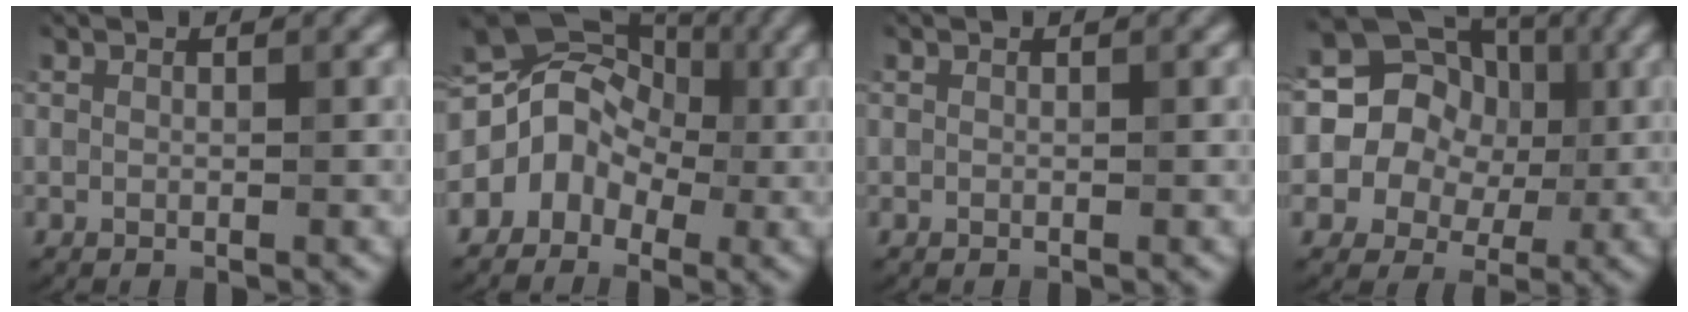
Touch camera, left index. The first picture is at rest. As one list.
[{"total": 5.8, "force": [-1.1, 4.9, 2.8], "torque": [-0.016, 0.012, -0.040]}, {"total": 0.0}, {"total": 11.8, "force": [1.6, 11.0, 4.1], "torque": [-0.088, 0.054, 0.008]}]